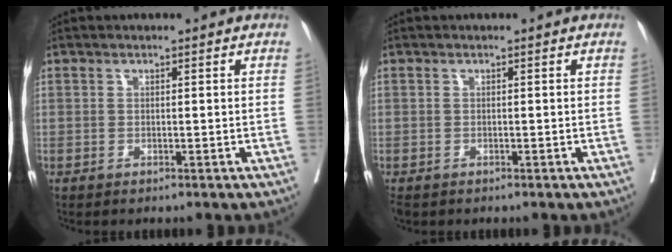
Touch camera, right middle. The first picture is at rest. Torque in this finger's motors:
{"motor_torque": [0.27, -0.33, 0.00, 0.00]}